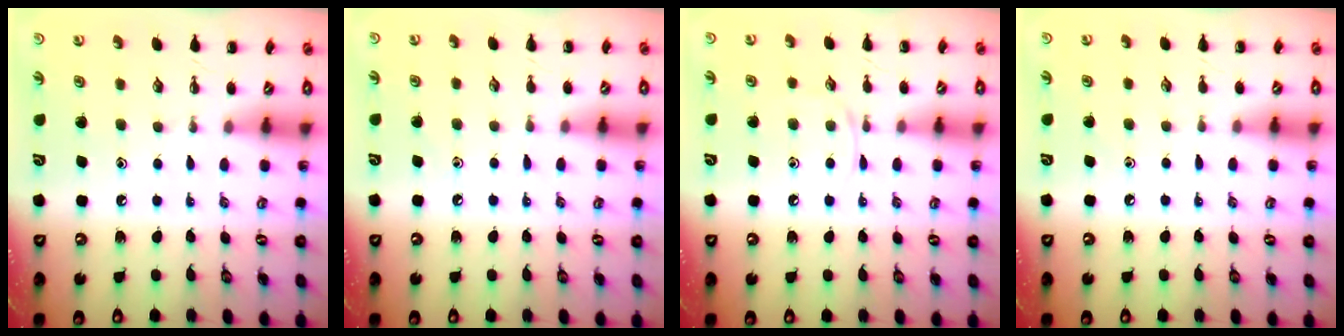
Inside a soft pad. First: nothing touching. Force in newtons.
{"total": 3.9, "press": 3.7, "slide": 1.3}
{"total": 4.3, "press": 4.1, "slide": 1.3}
{"total": 3.8, "press": 3.6, "slide": 1.3}